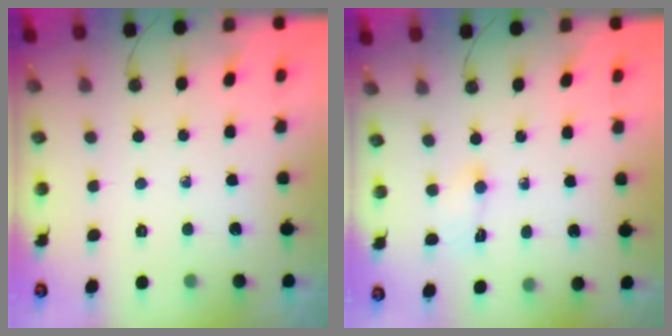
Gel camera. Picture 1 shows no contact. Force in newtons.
{"total": 2.6, "press": 2.5, "slide": 0.9}